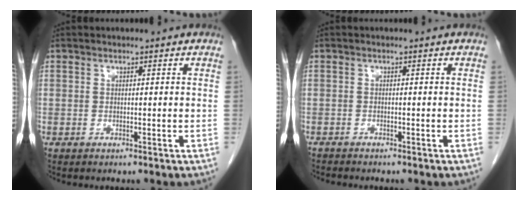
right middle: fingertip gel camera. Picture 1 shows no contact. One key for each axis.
{"total": 1.8, "fx": -1.7, "fy": 0.3, "fz": 0.5, "tx": -0.010, "ty": -0.003, "tz": -0.025}